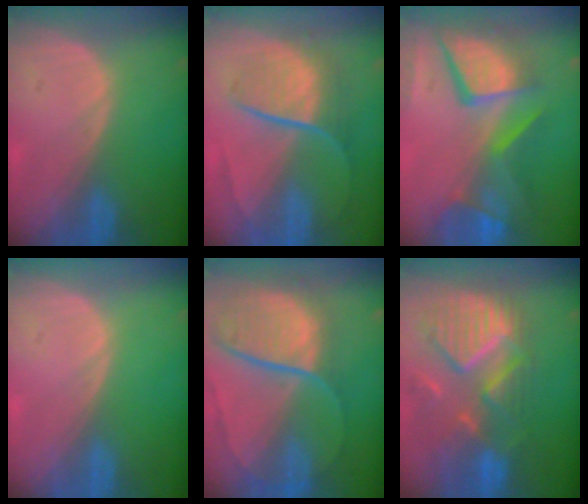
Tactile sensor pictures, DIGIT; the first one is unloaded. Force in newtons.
{"total": 9.2, "press": 7.6, "slide": 5.1}
{"total": 12.6, "press": 10.3, "slide": 7.2}
{"total": 0.0}
{"total": 11.0, "press": 9.2, "slide": 6.1}
{"total": 12.2, "press": 10.5, "slide": 6.1}